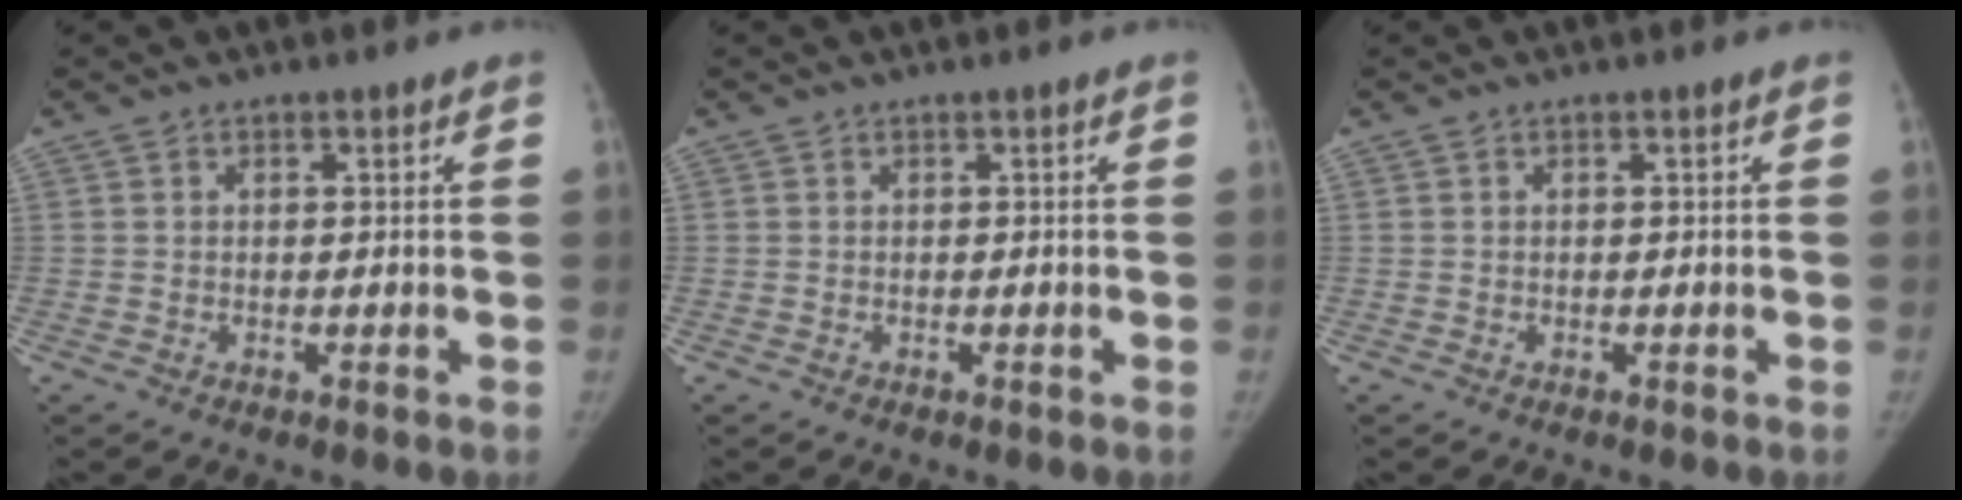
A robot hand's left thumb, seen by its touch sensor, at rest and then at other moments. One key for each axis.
{"total": 0.0}
{"total": 0.0}